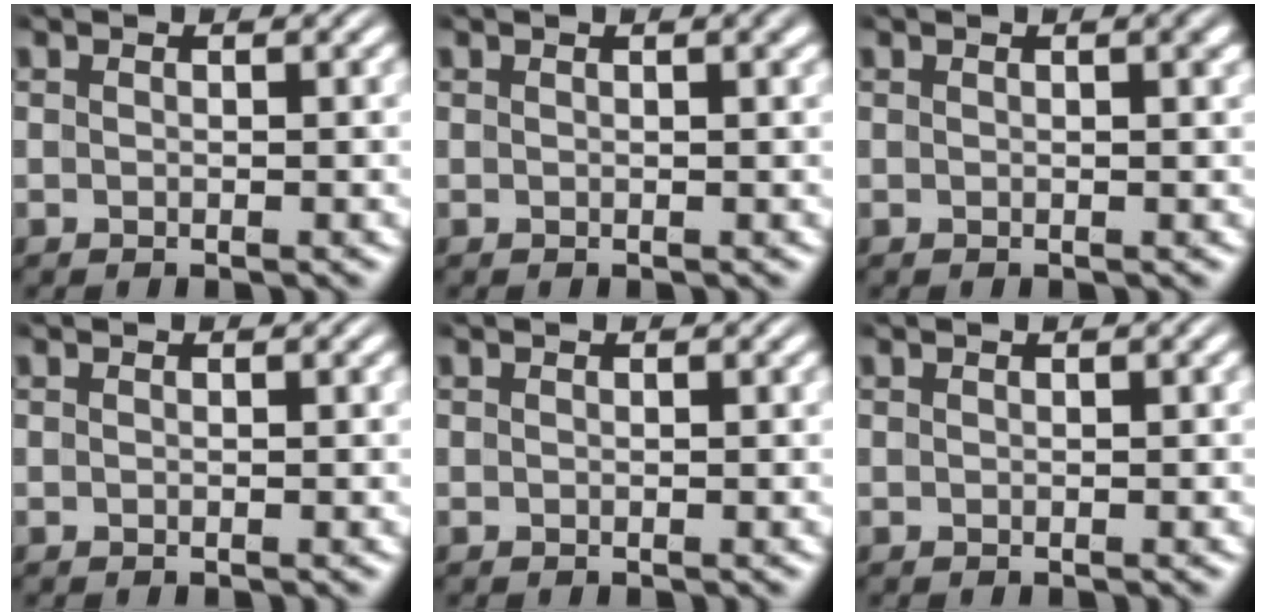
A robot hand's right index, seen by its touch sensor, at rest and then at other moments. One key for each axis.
{"total": 0.7, "fx": 0.4, "fy": -0.1, "fz": 0.6, "tx": -0.002, "ty": 0.005, "tz": 0.003}
{"total": 0.7, "fx": 0.3, "fy": -0.1, "fz": 0.7, "tx": -0.002, "ty": 0.003, "tz": 0.002}
{"total": 0.0}
{"total": 0.0}
{"total": 0.0}